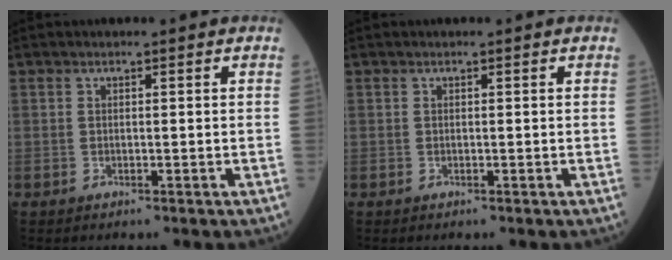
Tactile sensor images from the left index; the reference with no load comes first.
{"total": 0.0}